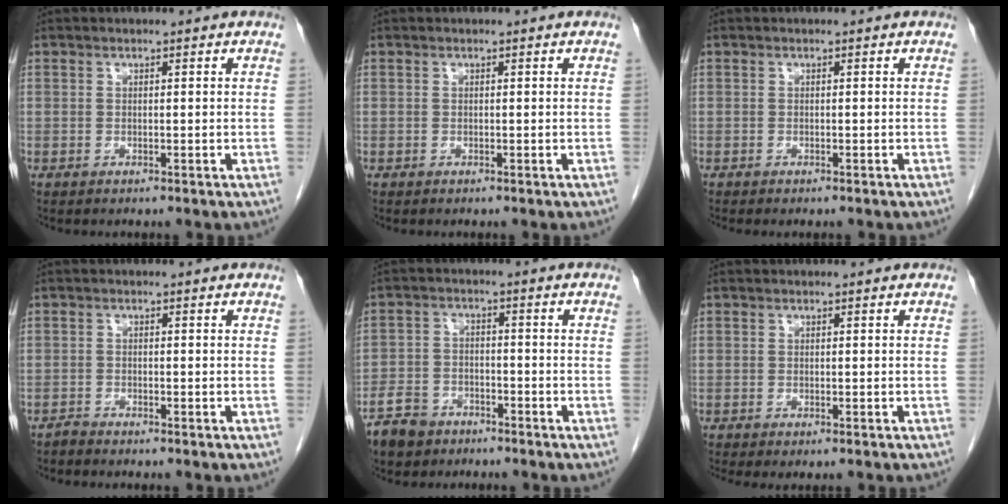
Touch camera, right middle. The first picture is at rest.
{"total": 0.0}
{"total": 1.0, "force": [-0.9, 0.2, 0.4], "torque": [-0.008, -0.002, -0.013]}
{"total": 0.9, "force": [-0.9, 0.0, -0.2], "torque": [0.001, -0.004, -0.019]}
{"total": 6.1, "force": [-4.6, 3.8, 1.5], "torque": [-0.040, 0.002, -0.084]}
{"total": 1.6, "force": [-1.3, 0.4, 0.9], "torque": [-0.008, -0.005, -0.018]}